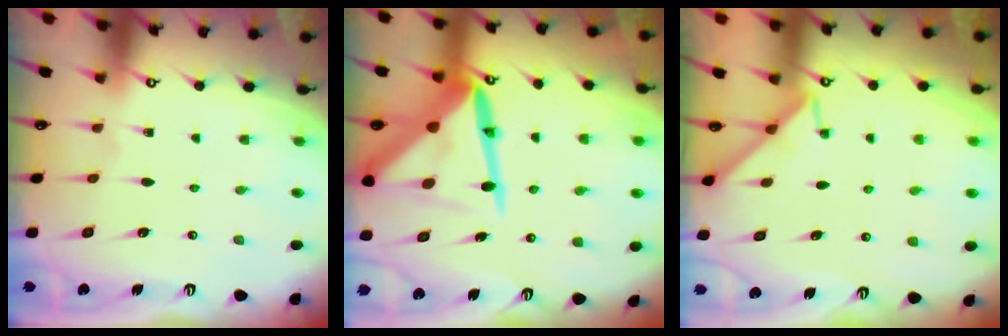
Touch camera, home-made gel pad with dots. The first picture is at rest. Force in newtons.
{"total": 17.2, "press": 17.1, "slide": 1.6}
{"total": 3.0, "press": 3.0, "slide": 0.5}